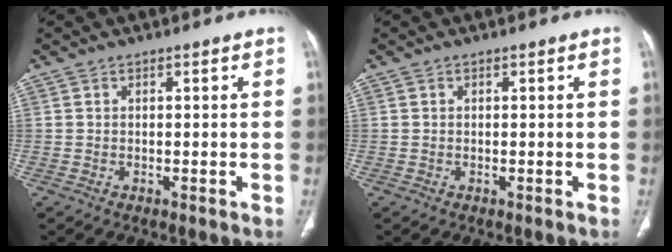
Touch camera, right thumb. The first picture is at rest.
{"total": 0.0}